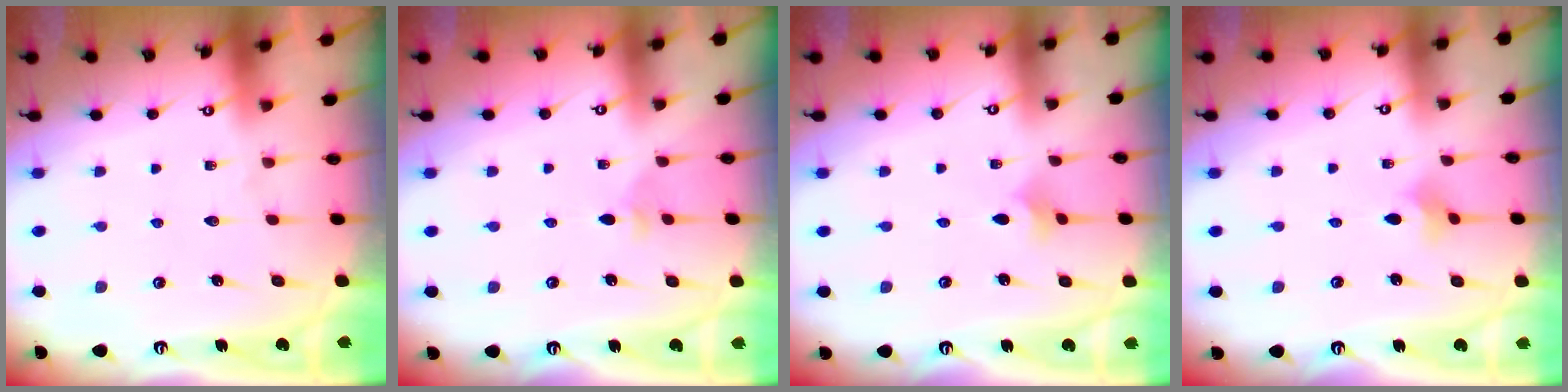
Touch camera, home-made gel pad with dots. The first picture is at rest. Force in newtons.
{"total": 2.7, "press": 2.6, "slide": 0.9}
{"total": 1.8, "press": 1.7, "slide": 0.5}
{"total": 3.1, "press": 3.0, "slide": 0.7}